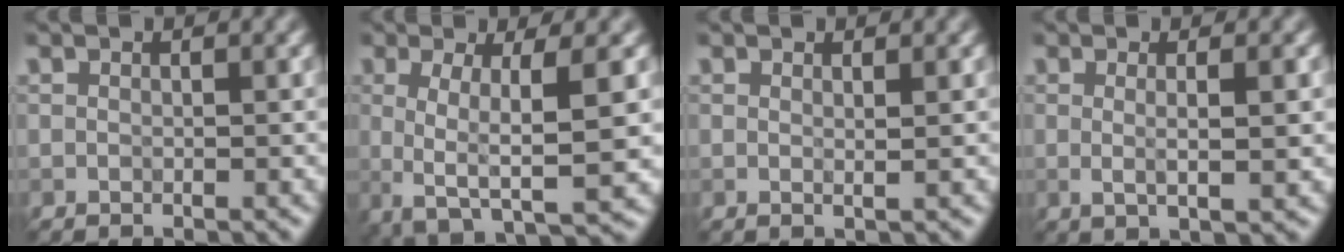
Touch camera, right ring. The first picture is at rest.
{"total": 6.7, "force": [-0.2, 2.0, 6.4], "torque": [-0.096, -0.005, -0.006]}
{"total": 0.7, "force": [0.3, 0.2, 0.6], "torque": [-0.004, -0.003, 0.004]}
{"total": 3.0, "force": [0.2, 0.7, 2.9], "torque": [-0.046, -0.004, 0.002]}